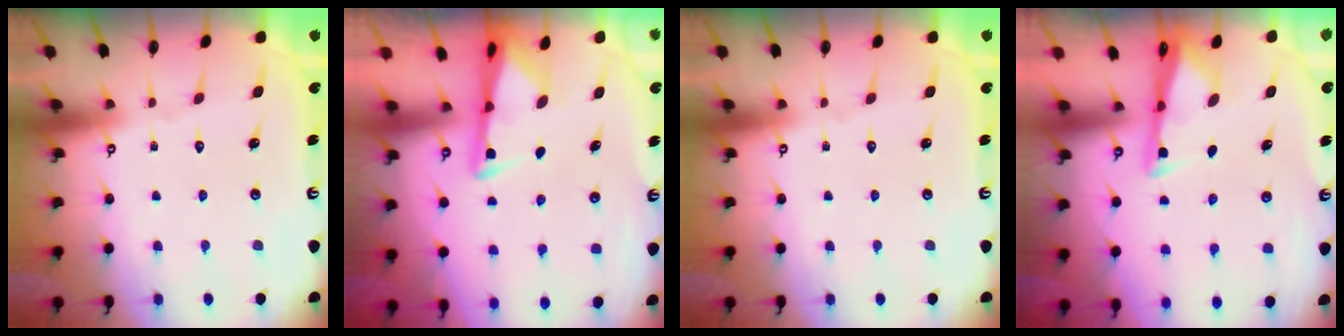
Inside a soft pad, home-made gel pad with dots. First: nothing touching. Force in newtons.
{"total": 2.9, "press": 2.8, "slide": 0.6}
{"total": 0.0}
{"total": 2.6, "press": 2.6, "slide": 0.4}